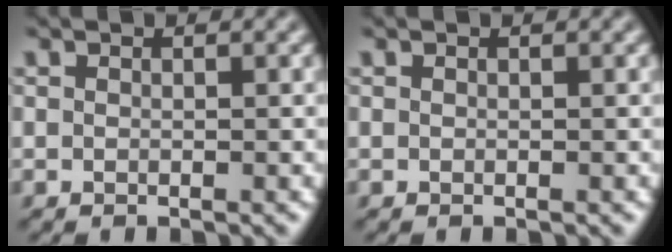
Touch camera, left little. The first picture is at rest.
{"total": 0.0}